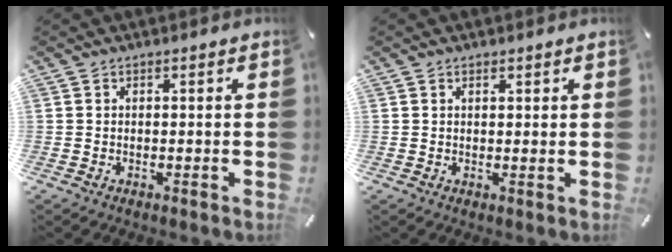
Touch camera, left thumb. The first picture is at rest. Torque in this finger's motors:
{"motor_torque": [-0.07, -0.38, 0.00, -0.02, -0.01]}